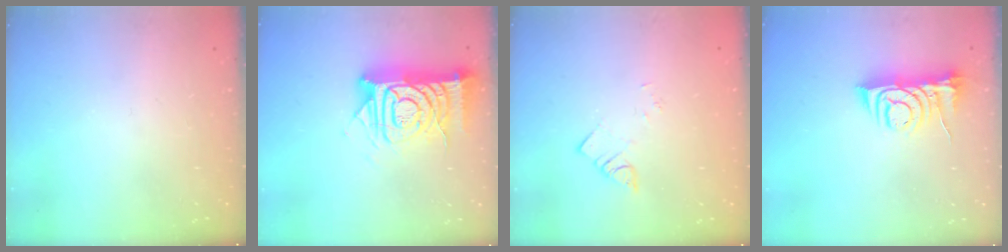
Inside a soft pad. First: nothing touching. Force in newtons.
{"total": 16.5, "press": 16.5, "slide": 1.5}
{"total": 2.2, "press": 2.1, "slide": 0.4}
{"total": 7.9, "press": 7.8, "slide": 1.0}